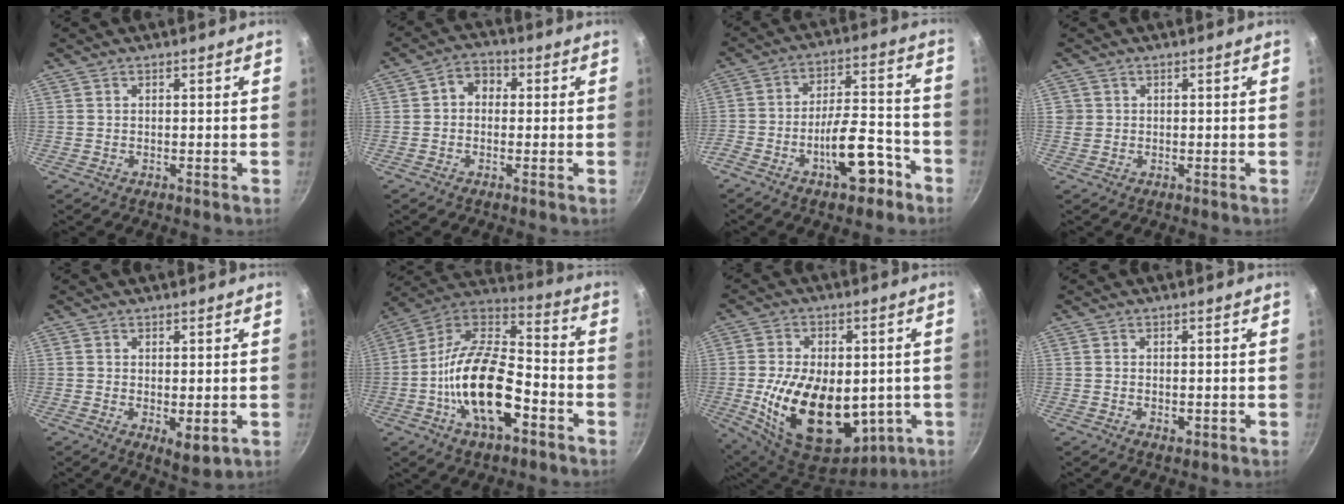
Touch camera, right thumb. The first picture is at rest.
{"total": 4.7, "force": [0.3, 3.8, 2.7], "torque": [-0.022, 0.009, -0.008]}
{"total": 12.4, "force": [-6.9, 5.1, 8.9], "torque": [-0.118, 0.072, -0.100]}
{"total": 1.8, "force": [0.1, 1.7, 0.4], "torque": [0.000, 0.008, 0.002]}
{"total": 4.6, "force": [-0.6, 2.3, 4.0], "torque": [-0.059, -0.016, -0.004]}
{"total": 21.2, "force": [-7.1, 10.6, 16.9], "torque": [-0.288, 0.051, -0.144]}
{"total": 23.2, "force": [-3.0, 14.6, 17.8], "torque": [-0.298, -0.007, -0.030]}
{"total": 1.8, "force": [-0.5, 1.1, 1.4], "torque": [-0.020, -0.003, -0.007]}